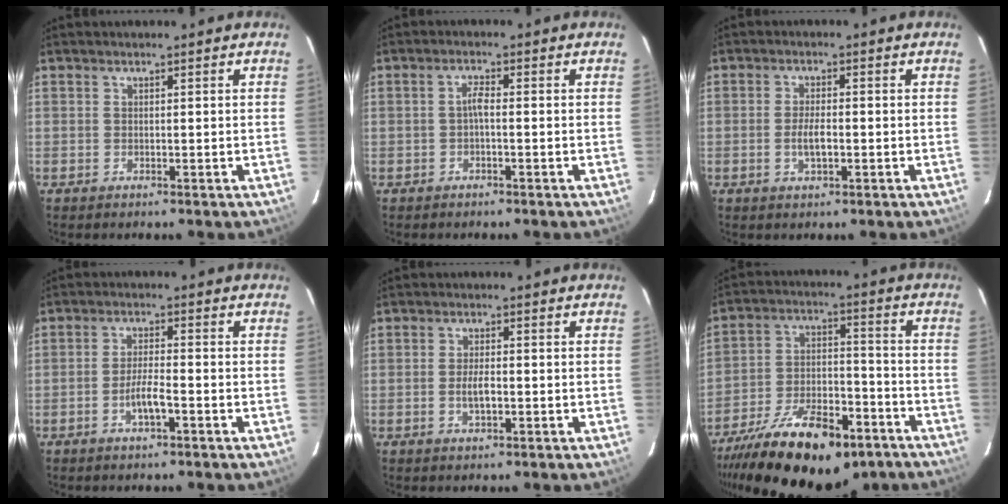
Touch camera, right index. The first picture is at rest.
{"total": 1.8, "force": [-0.6, 0.3, 1.6], "torque": [-0.033, 0.007, -0.012]}
{"total": 3.4, "force": [-1.0, 1.1, 3.1], "torque": [-0.060, -0.004, -0.016]}
{"total": 4.2, "force": [-2.1, 0.8, 3.5], "torque": [-0.071, -0.001, -0.038]}
{"total": 3.1, "force": [-0.8, 1.1, 2.7], "torque": [-0.053, -0.004, -0.014]}
{"total": 23.7, "force": [-16.4, 9.8, 14.0], "torque": [-0.260, -0.018, -0.247]}